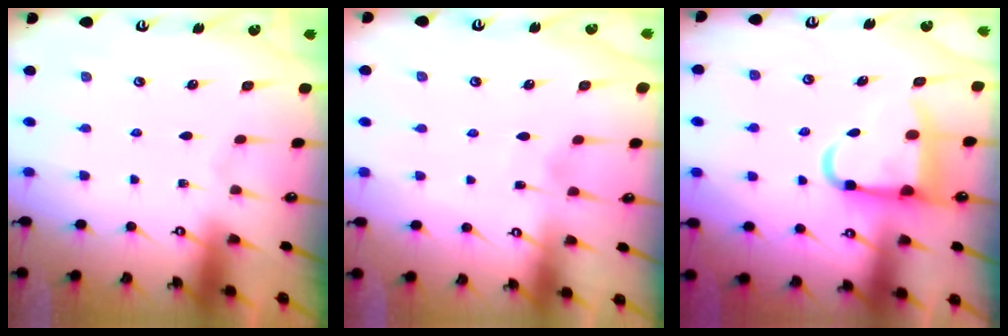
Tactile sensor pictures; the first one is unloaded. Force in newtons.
{"total": 2.2, "press": 2.1, "slide": 0.3}
{"total": 9.8, "press": 9.7, "slide": 1.4}